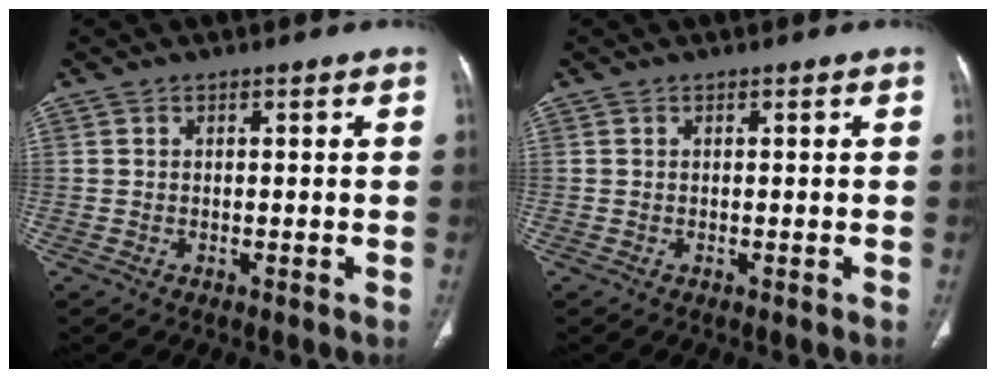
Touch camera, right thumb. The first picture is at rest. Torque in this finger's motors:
{"motor_torque": [0.02, 0.01, -0.01, -0.01, 0.00]}